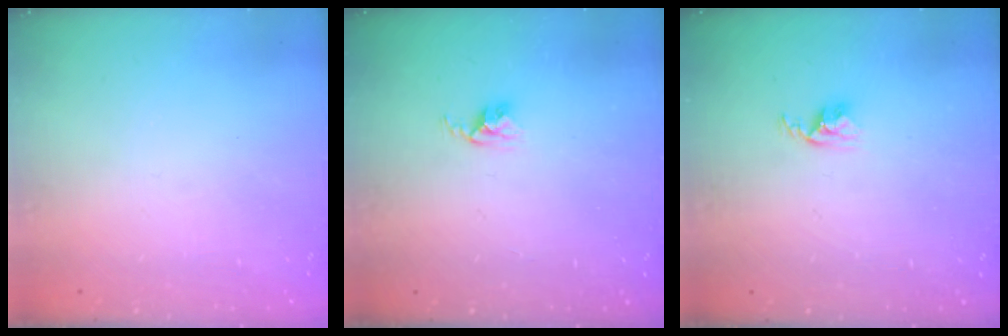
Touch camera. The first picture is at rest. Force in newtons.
{"total": 2.8, "press": 2.7, "slide": 0.4}
{"total": 2.9, "press": 2.9, "slide": 0.4}